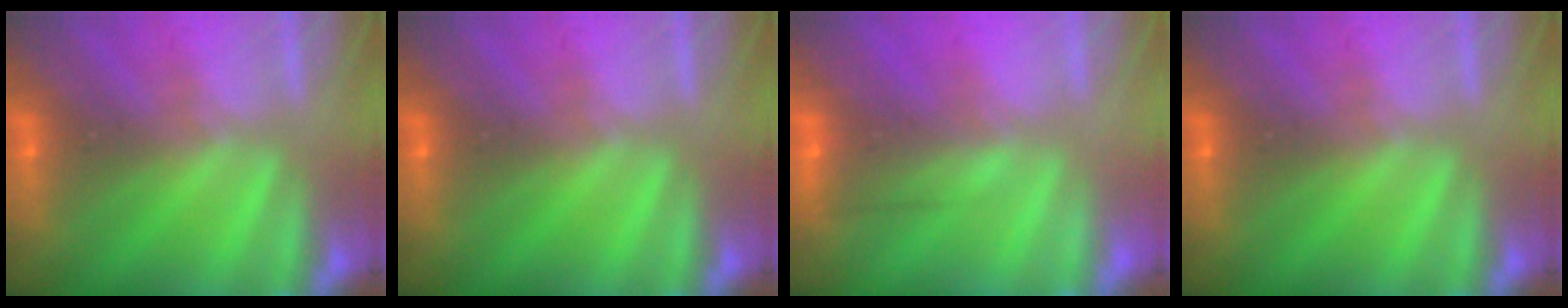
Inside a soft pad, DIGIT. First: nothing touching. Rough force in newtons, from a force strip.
{"total": 0.0}
{"total": 3.1}
{"total": 0.0}